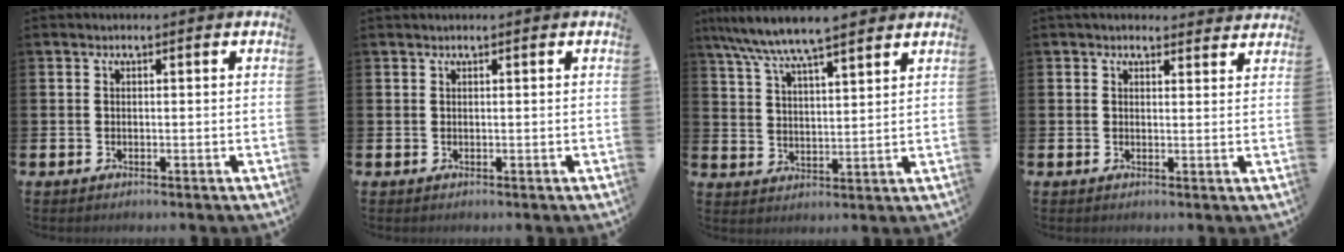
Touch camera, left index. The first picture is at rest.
{"total": 0.0}
{"total": 7.8, "force": [7.2, 0.6, 2.9], "torque": [-0.081, -0.029, 0.130]}
{"total": 2.4, "force": [2.3, 0.7, 0.2], "torque": [0.004, -0.011, 0.039]}